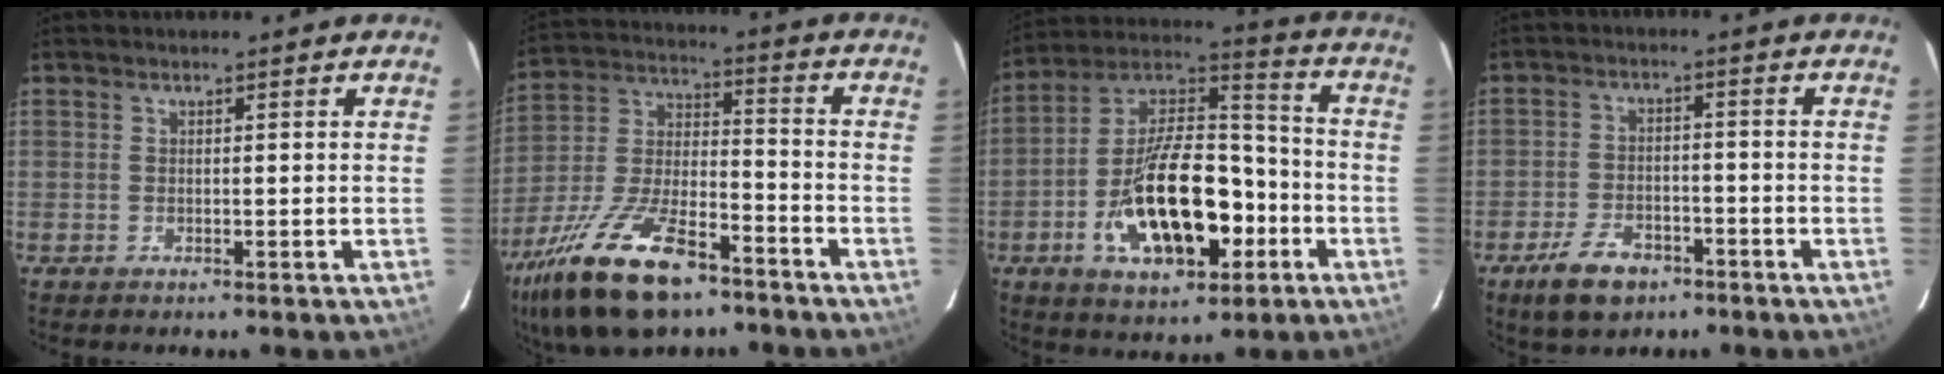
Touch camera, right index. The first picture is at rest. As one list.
[{"total": 22.2, "force": [-14.3, 8.7, 14.5], "torque": [-0.300, -0.021, -0.252]}, {"total": 21.8, "force": [-7.2, 10.7, 17.6], "torque": [-0.328, 0.014, -0.113]}, {"total": 8.5, "force": [-5.5, 4.7, 4.6], "torque": [-0.113, 0.002, -0.089]}]